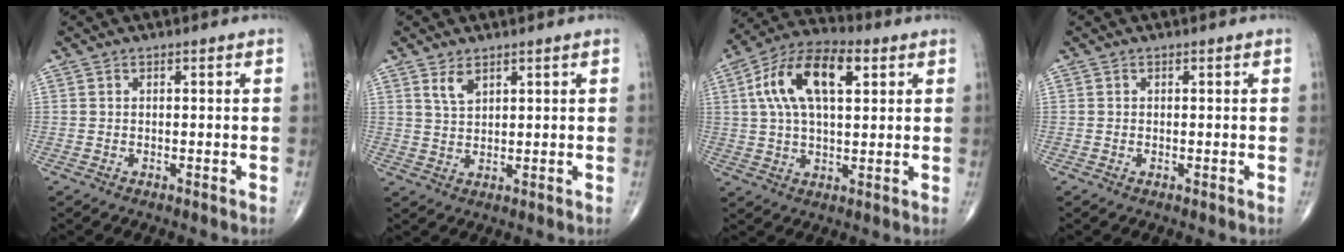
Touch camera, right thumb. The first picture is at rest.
{"total": 3.4, "force": [2.1, 1.6, 2.0], "torque": [-0.033, -0.013, 0.047]}
{"total": 15.3, "force": [4.6, 7.6, 12.5], "torque": [-0.227, 0.021, 0.077]}
{"total": 0.0}